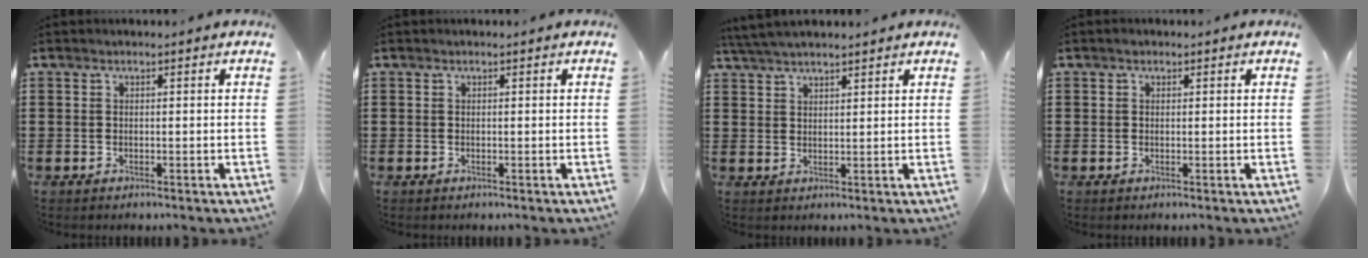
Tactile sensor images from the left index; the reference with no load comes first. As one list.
[{"total": 0.0}, {"total": 3.6, "force": [3.4, 0.4, 1.3], "torque": [-0.034, -0.001, 0.064]}, {"total": 0.6, "force": [0.3, 0.4, 0.2], "torque": [-0.005, 0.004, 0.005]}]